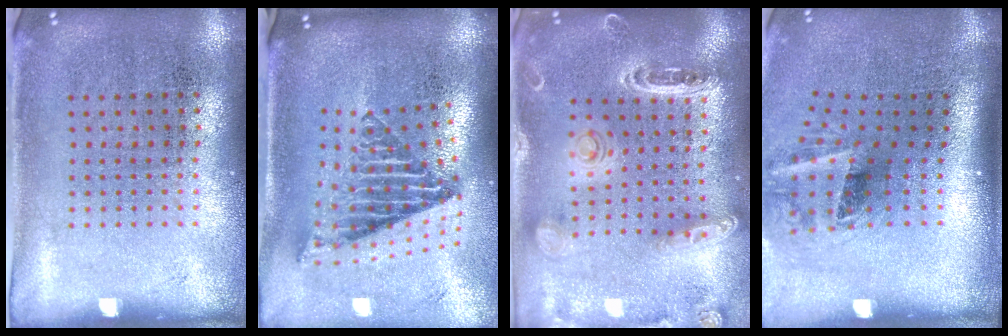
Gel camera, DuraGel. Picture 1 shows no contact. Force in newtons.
{"total": 2.7, "press": 1.7, "slide": 2.0}
{"total": 1.5, "press": 1.5, "slide": 0.1}
{"total": 2.1, "press": 1.3, "slide": 1.6}